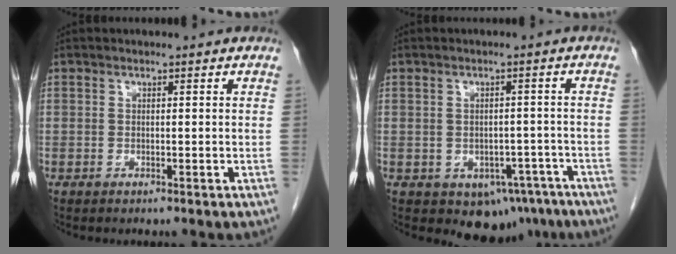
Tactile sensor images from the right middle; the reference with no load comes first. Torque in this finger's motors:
{"motor_torque": [-0.13, -0.26, 0.02, 0.00]}